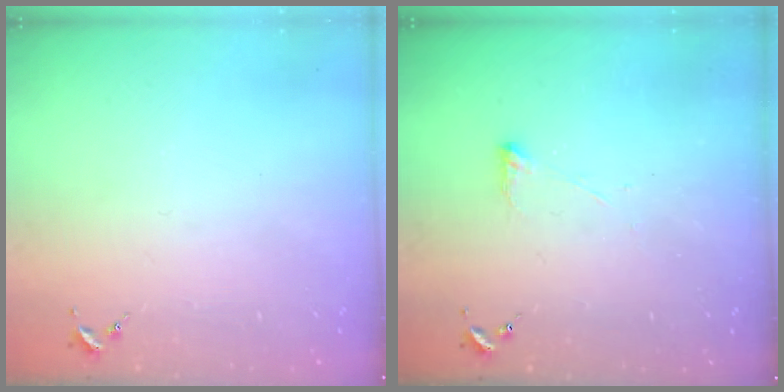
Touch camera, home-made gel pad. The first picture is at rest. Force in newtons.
{"total": 2.8, "press": 2.7, "slide": 0.7}